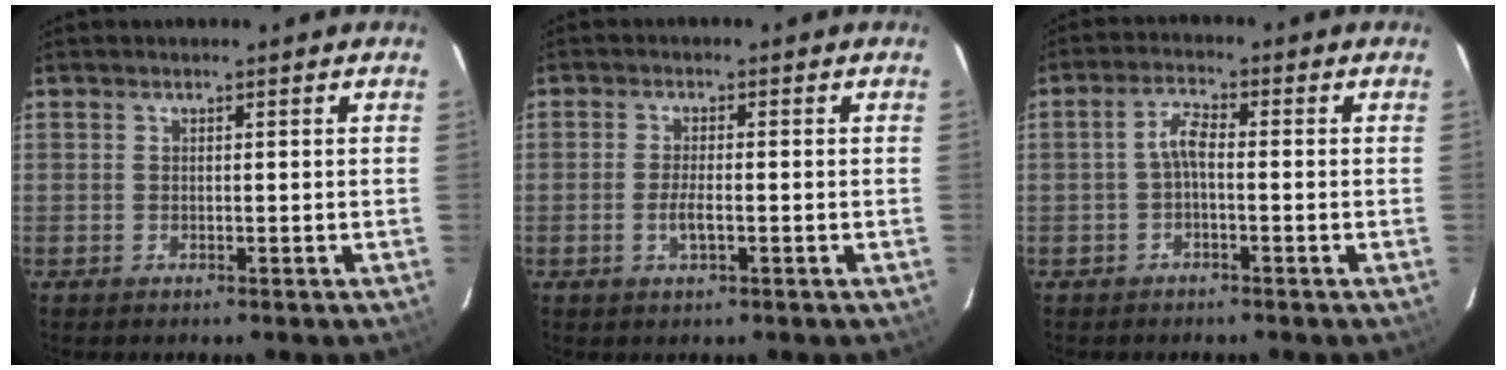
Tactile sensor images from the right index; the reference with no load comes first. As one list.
[{"total": 3.0, "force": [-1.0, 0.7, 2.7], "torque": [-0.055, -0.005, -0.019]}, {"total": 3.2, "force": [-0.9, 1.0, 2.9], "torque": [-0.064, 0.013, -0.020]}]